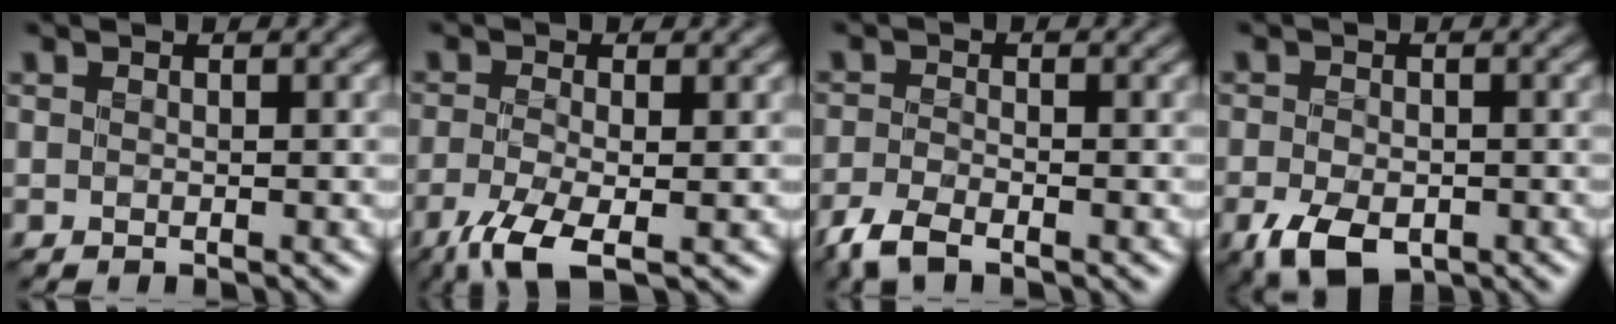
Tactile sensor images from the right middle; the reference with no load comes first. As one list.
[{"total": 4.6, "force": [-2.6, 1.3, 3.6], "torque": [-0.085, -0.011, -0.055]}, {"total": 2.8, "force": [-2.2, 0.8, 1.6], "torque": [-0.040, -0.006, -0.054]}, {"total": 4.5, "force": [-2.2, 2.6, 2.9], "torque": [-0.060, -0.011, -0.043]}]